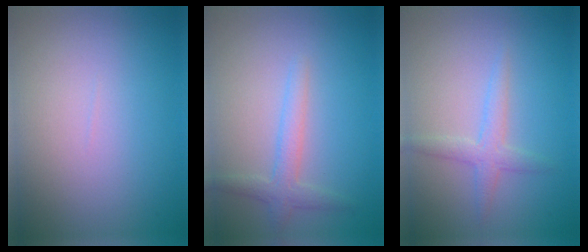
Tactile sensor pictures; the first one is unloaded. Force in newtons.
{"total": 2.3, "press": 2.3, "slide": 0.1}
{"total": 2.1, "press": 2.1, "slide": 0.1}